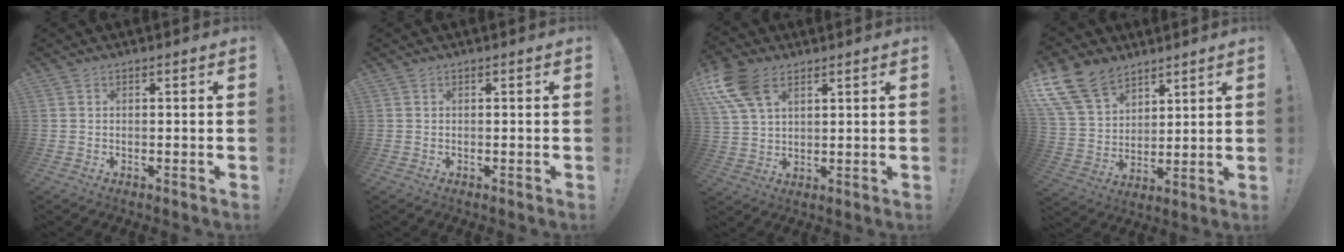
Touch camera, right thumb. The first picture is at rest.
{"total": 0.0}
{"total": 12.1, "force": [6.0, 7.0, 7.9], "torque": [-0.156, -0.014, 0.117]}
{"total": 16.3, "force": [11.2, 9.6, 6.9], "torque": [-0.135, -0.066, 0.218]}